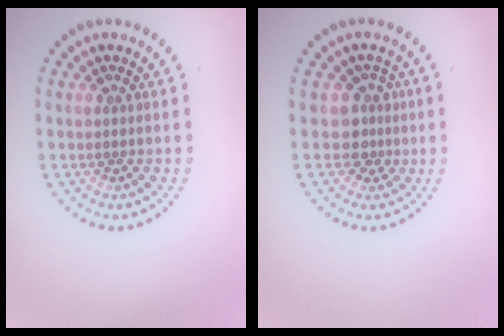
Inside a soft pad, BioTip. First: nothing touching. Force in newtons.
{"total": 2.4, "press": 1.7, "slide": 1.6}